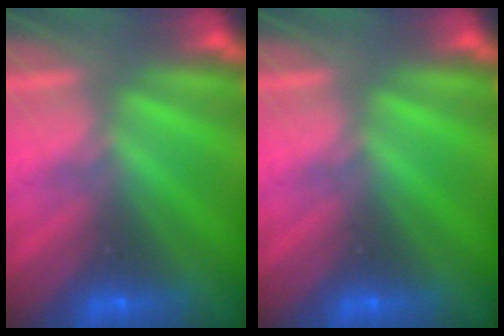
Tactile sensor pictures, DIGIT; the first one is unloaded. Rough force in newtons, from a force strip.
{"total": 0.0}